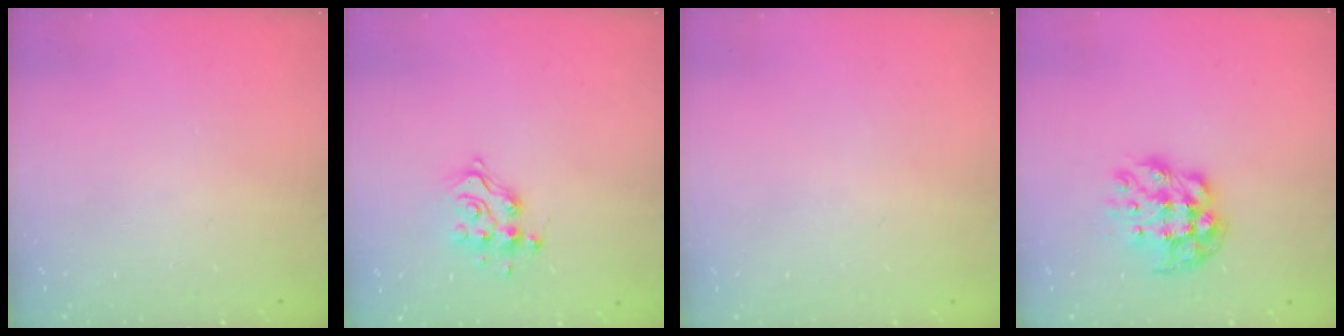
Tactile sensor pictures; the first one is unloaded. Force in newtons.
{"total": 10.5, "press": 10.5, "slide": 0.9}
{"total": 0.8, "press": 0.7, "slide": 0.3}
{"total": 11.2, "press": 11.2, "slide": 0.9}